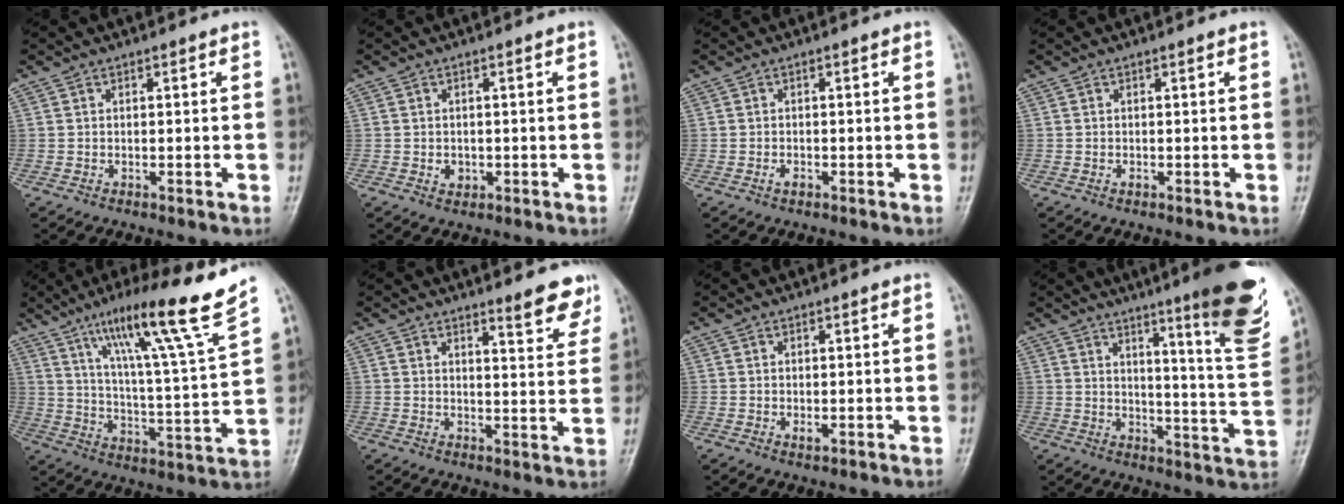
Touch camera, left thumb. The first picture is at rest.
{"total": 1.8, "force": [-0.3, 1.5, 1.0], "torque": [-0.007, 0.001, 0.000]}
{"total": 1.2, "force": [-0.4, 0.7, 0.9], "torque": [-0.012, 0.004, -0.006]}
{"total": 0.8, "force": [0.0, 0.4, 0.7], "torque": [-0.008, 0.005, 0.002]}
{"total": 19.7, "force": [13.2, -0.2, 14.6], "torque": [-0.213, -0.066, 0.212]}
{"total": 6.2, "force": [4.9, 1.3, 3.7], "torque": [-0.031, -0.035, 0.058]}
{"total": 1.4, "force": [0.1, 0.6, 1.3], "torque": [-0.018, 0.001, 0.005]}
{"total": 18.1, "force": [10.8, 1.4, 14.4], "torque": [-0.167, -0.068, 0.146]}